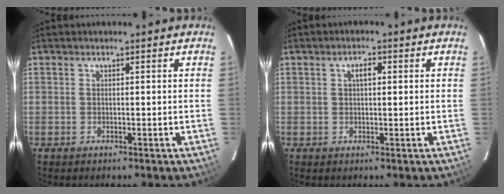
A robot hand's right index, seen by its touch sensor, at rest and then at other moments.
{"total": 2.1, "force": [0.6, 1.0, 1.7], "torque": [-0.030, 0.008, 0.010]}